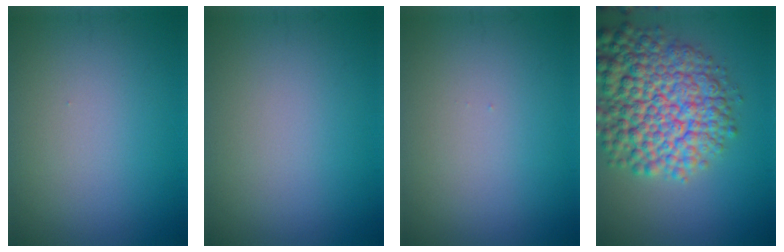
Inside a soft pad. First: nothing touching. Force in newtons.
{"total": 0.0}
{"total": 0.0}
{"total": 11.0, "press": 11.0, "slide": 0.4}